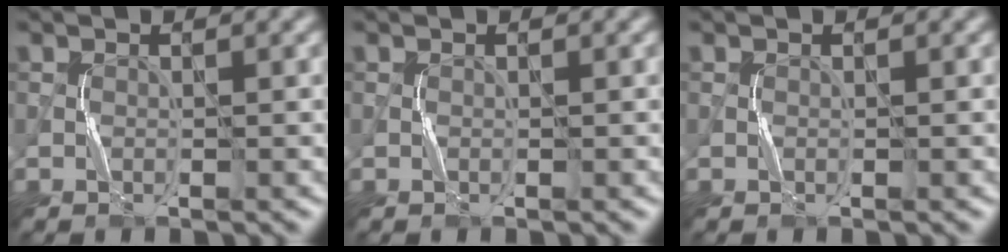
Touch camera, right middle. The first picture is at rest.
{"total": 0.0}
{"total": 0.0}